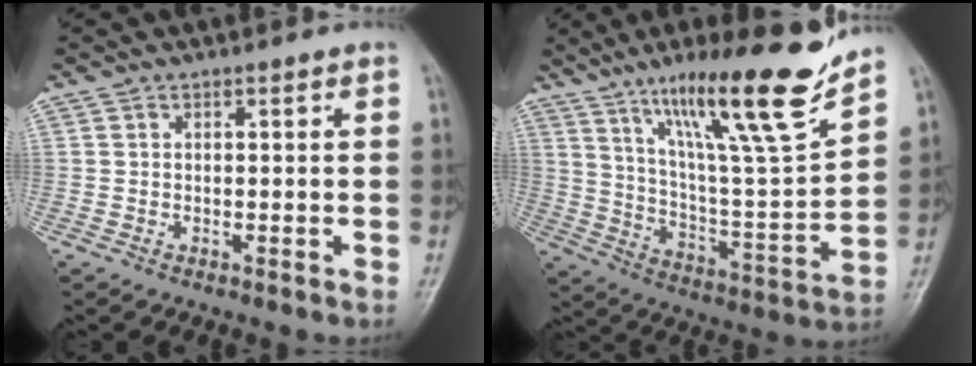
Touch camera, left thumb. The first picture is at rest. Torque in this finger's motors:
{"motor_torque": [0.25, 0.23, 1.42, -1.35, 0.29]}